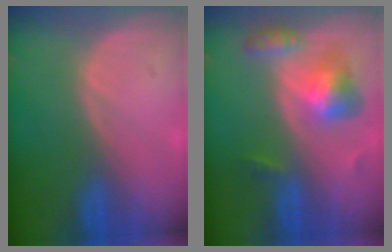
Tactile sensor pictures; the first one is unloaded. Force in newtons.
{"total": 6.5, "press": 6.0, "slide": 2.5}